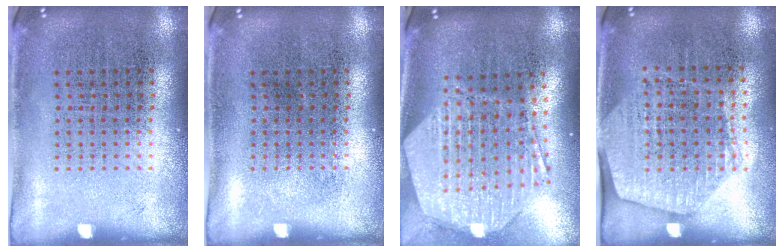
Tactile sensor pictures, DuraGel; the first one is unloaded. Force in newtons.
{"total": 0.0}
{"total": 3.1, "press": 2.4, "slide": 1.9}
{"total": 1.6, "press": 1.4, "slide": 0.7}